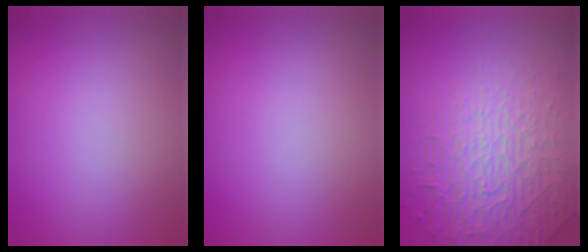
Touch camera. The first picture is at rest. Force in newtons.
{"total": 0.0}
{"total": 7.8, "press": 5.5, "slide": 5.5}